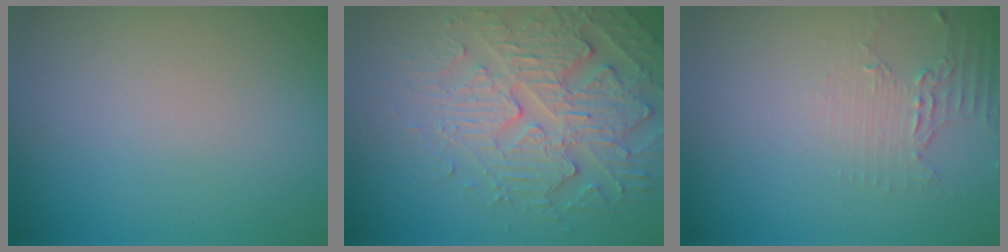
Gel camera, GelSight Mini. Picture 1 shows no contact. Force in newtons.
{"total": 5.6, "press": 4.6, "slide": 3.2}
{"total": 1.9, "press": 1.4, "slide": 1.3}